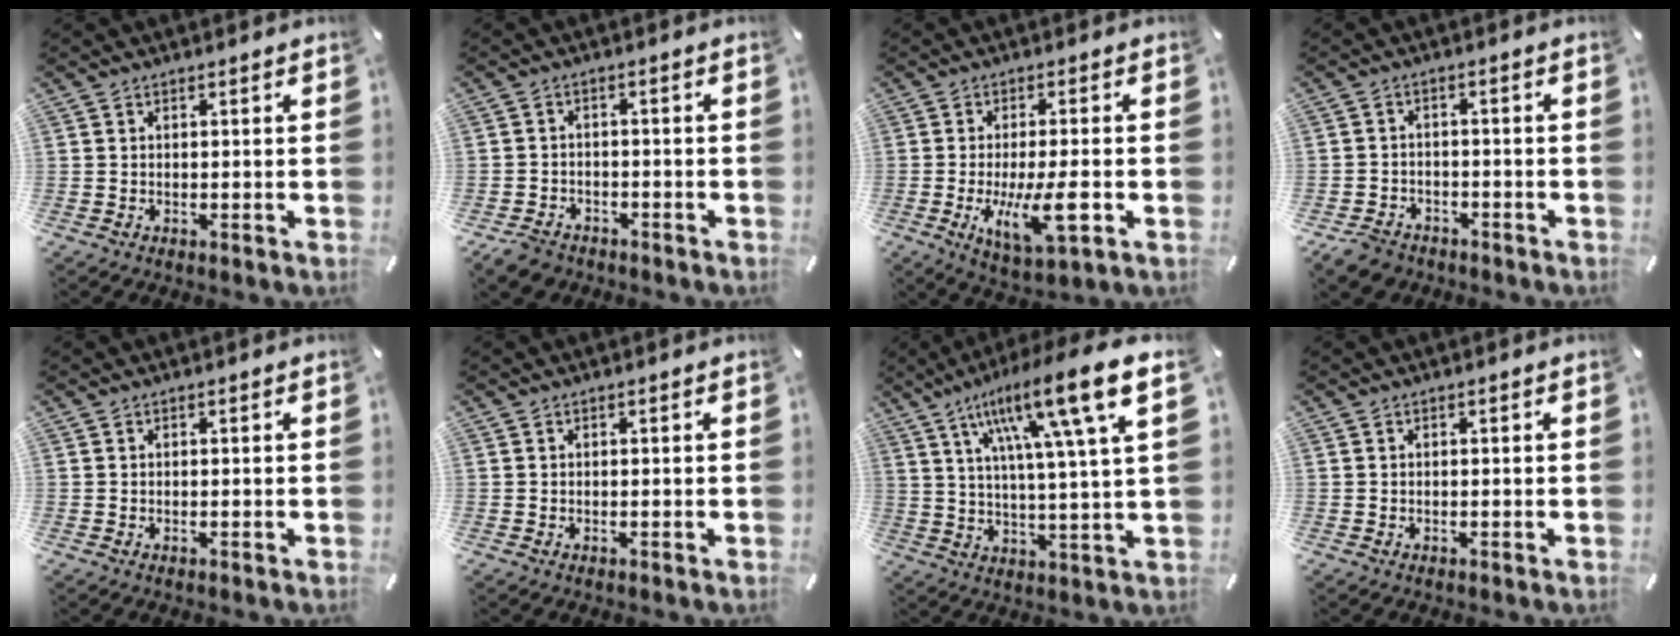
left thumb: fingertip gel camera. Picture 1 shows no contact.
{"total": 4.2, "force": [-3.3, 2.5, 0.8], "torque": [-0.024, 0.017, -0.066]}
{"total": 12.3, "force": [-2.9, 3.6, 11.4], "torque": [-0.216, -0.018, -0.047]}
{"total": 5.0, "force": [-3.9, 3.0, 1.0], "torque": [-0.031, 0.019, -0.078]}
{"total": 0.0}
{"total": 0.0}
{"total": 18.5, "force": [9.7, 2.5, 15.5], "torque": [-0.254, -0.041, 0.140]}
{"total": 0.0}